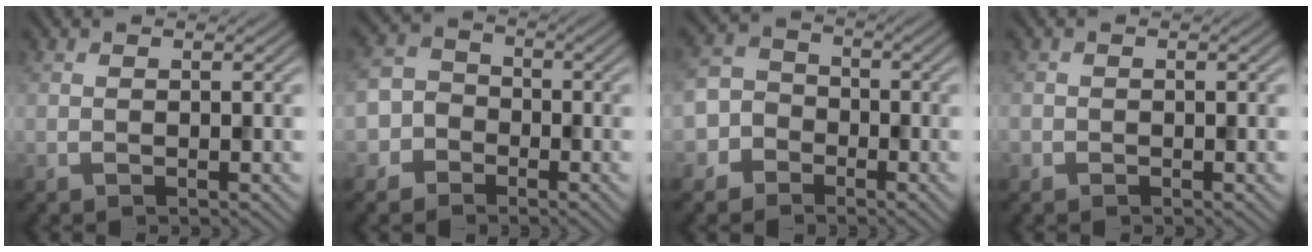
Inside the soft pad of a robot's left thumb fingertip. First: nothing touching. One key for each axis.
{"total": 4.5, "fx": -2.1, "fy": 3.8, "fz": 1.3, "tx": -0.022, "ty": -0.001, "tz": -0.060}
{"total": 5.1, "fx": -2.5, "fy": 4.2, "fz": 1.4, "tx": -0.024, "ty": -0.002, "tz": -0.070}
{"total": 0.7, "fx": -0.3, "fy": 0.6, "fz": 0.0, "tx": 0.004, "ty": -0.005, "tz": -0.009}